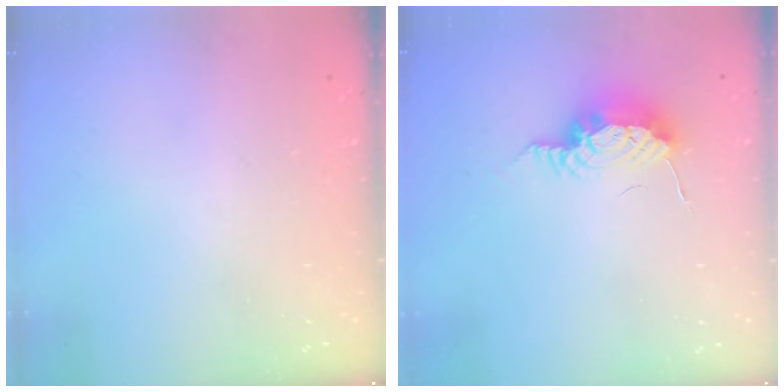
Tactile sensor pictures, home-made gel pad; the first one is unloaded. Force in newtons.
{"total": 16.8, "press": 12.3, "slide": 11.4}